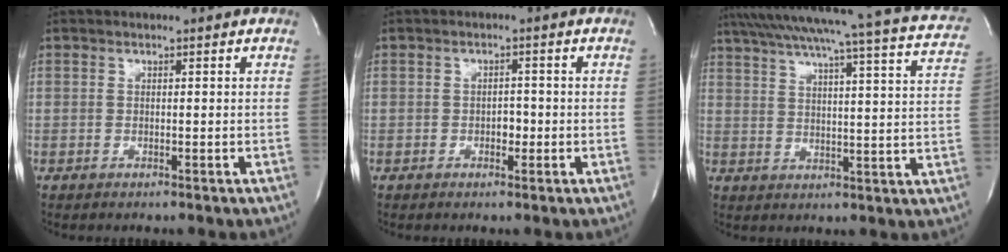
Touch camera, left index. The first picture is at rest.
{"total": 1.7, "force": [-0.6, 1.1, 1.2], "torque": [-0.016, 0.004, -0.008]}
{"total": 27.4, "force": [23.3, 1.5, 14.3], "torque": [-0.225, -0.015, 0.285]}